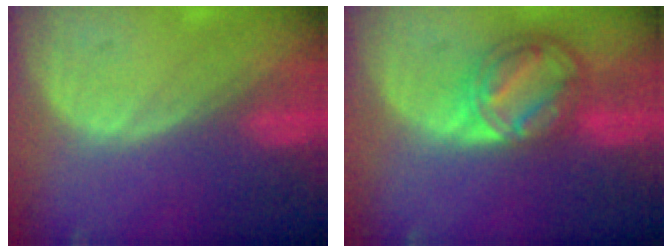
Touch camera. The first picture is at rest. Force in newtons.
{"total": 8.6, "press": 7.2, "slide": 4.6}